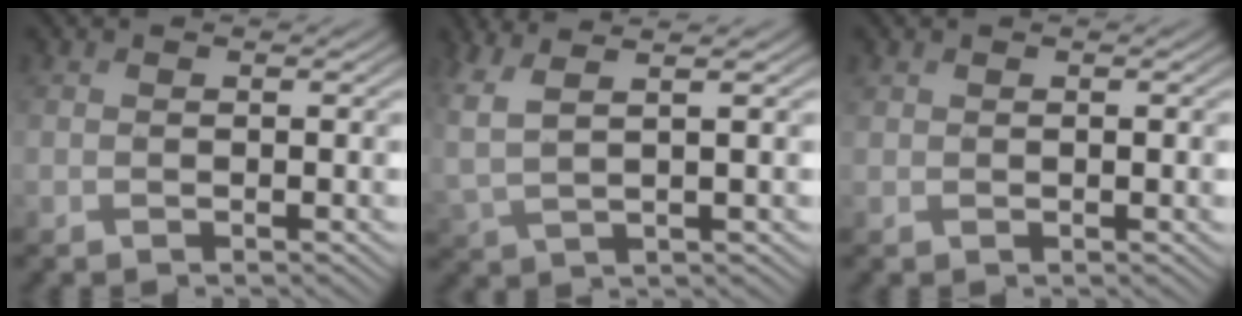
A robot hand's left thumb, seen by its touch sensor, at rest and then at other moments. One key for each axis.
{"total": 5.6, "fx": 3.0, "fy": 1.6, "fz": 4.4, "tx": -0.105, "ty": 0.016, "tz": 0.059}
{"total": 1.0, "fx": 0.6, "fy": 0.6, "fz": 0.5, "tx": -0.011, "ty": -0.001, "tz": 0.016}